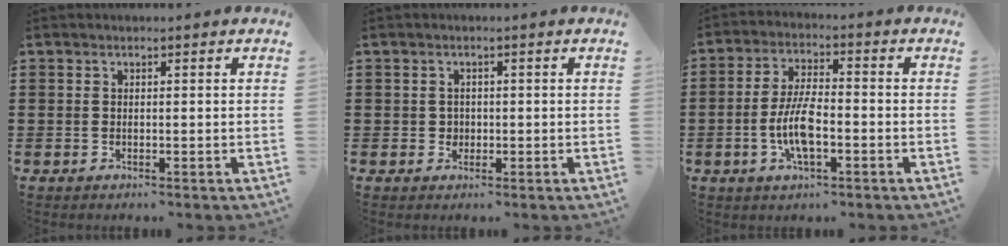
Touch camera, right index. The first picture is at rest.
{"total": 1.3, "force": [0.0, 1.3, 0.3], "torque": [-0.011, 0.006, -0.002]}
{"total": 7.6, "force": [-2.1, 2.5, 6.9], "torque": [-0.159, -0.011, -0.045]}